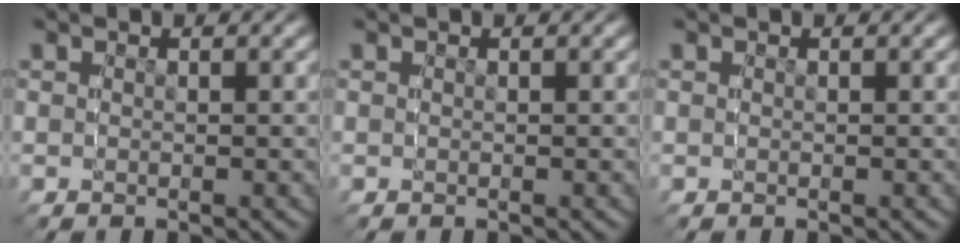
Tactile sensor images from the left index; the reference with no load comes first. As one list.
[{"total": 0.0}, {"total": 0.0}]